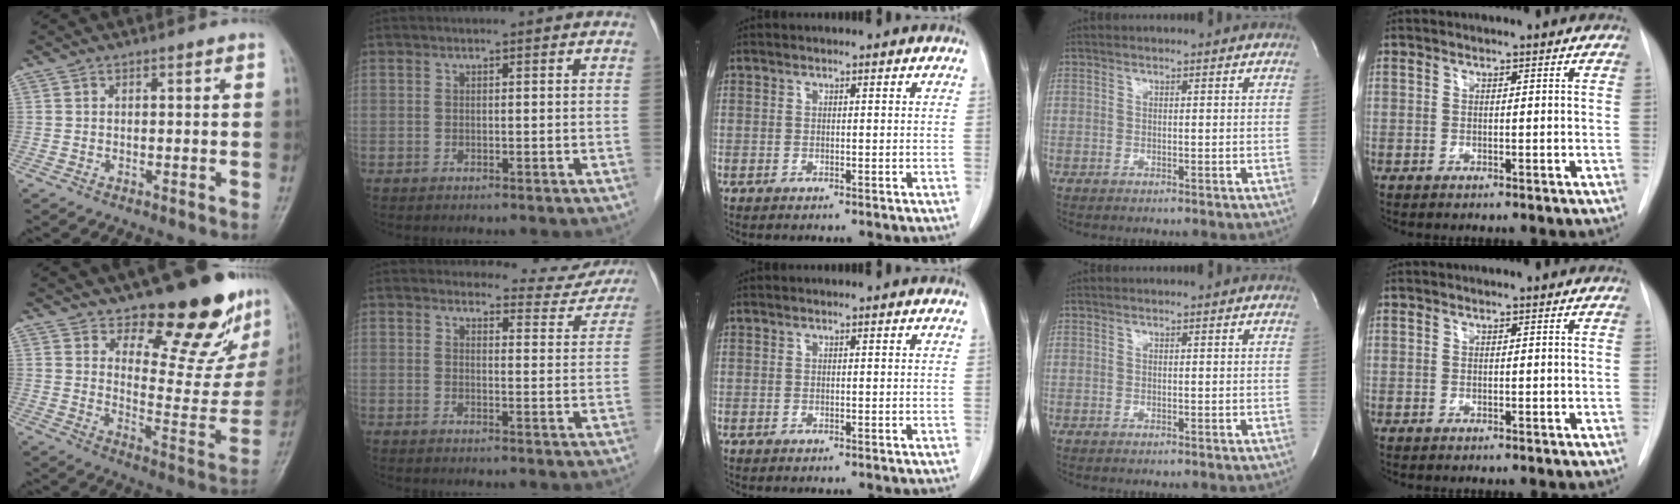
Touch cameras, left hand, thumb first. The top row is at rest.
{"thumb": {"total": 19.5, "force": [14.5, 7.1, 10.9], "torque": [-0.093, -0.129, 0.197]}, "index": {"total": 9.7, "force": [9.4, 2.3, 0.5], "torque": [0.019, -0.034, 0.085]}}